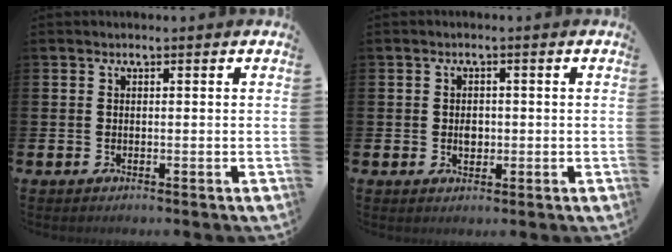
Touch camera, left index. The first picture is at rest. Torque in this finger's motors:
{"motor_torque": [0.31, -0.24, 0.02, 0.06]}